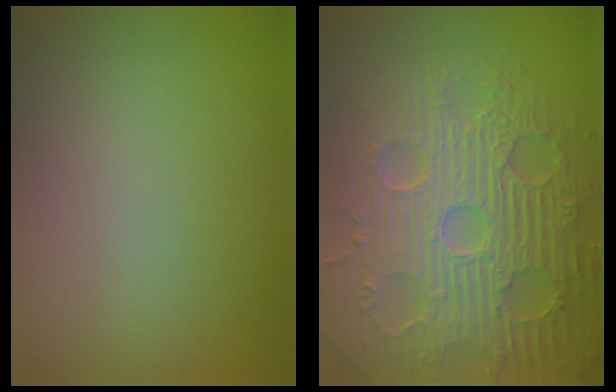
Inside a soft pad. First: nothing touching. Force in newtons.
{"total": 11.0, "press": 7.2, "slide": 8.3}